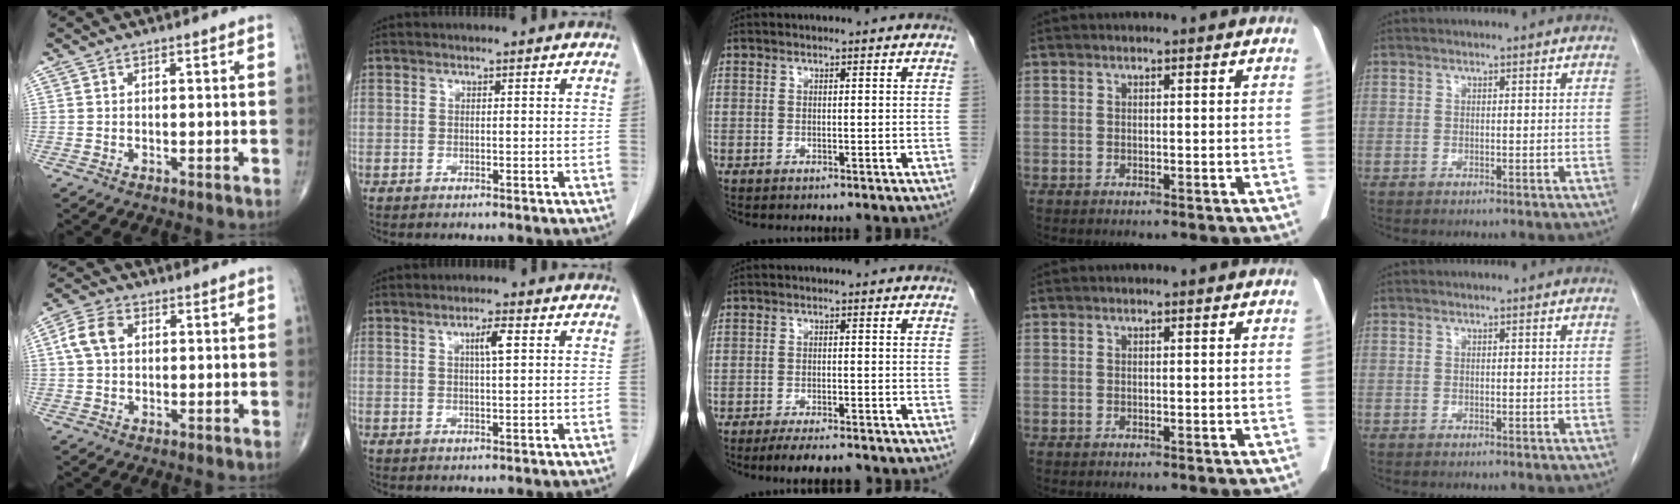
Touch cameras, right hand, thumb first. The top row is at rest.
{"thumb": {"total": 6.1, "force": [1.2, 4.3, 4.3], "torque": [-0.086, 0.015, 0.017]}, "index": {"total": 3.1, "force": [1.0, 0.3, 2.9], "torque": [-0.049, 0.001, 0.016]}, "middle": {"total": 5.5, "force": [-4.7, 0.8, 2.7], "torque": [-0.038, -0.008, -0.074]}}